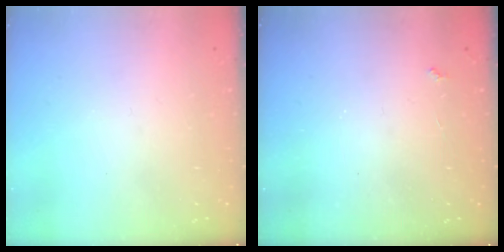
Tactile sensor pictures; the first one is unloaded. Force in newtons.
{"total": 2.3, "press": 2.3, "slide": 0.4}